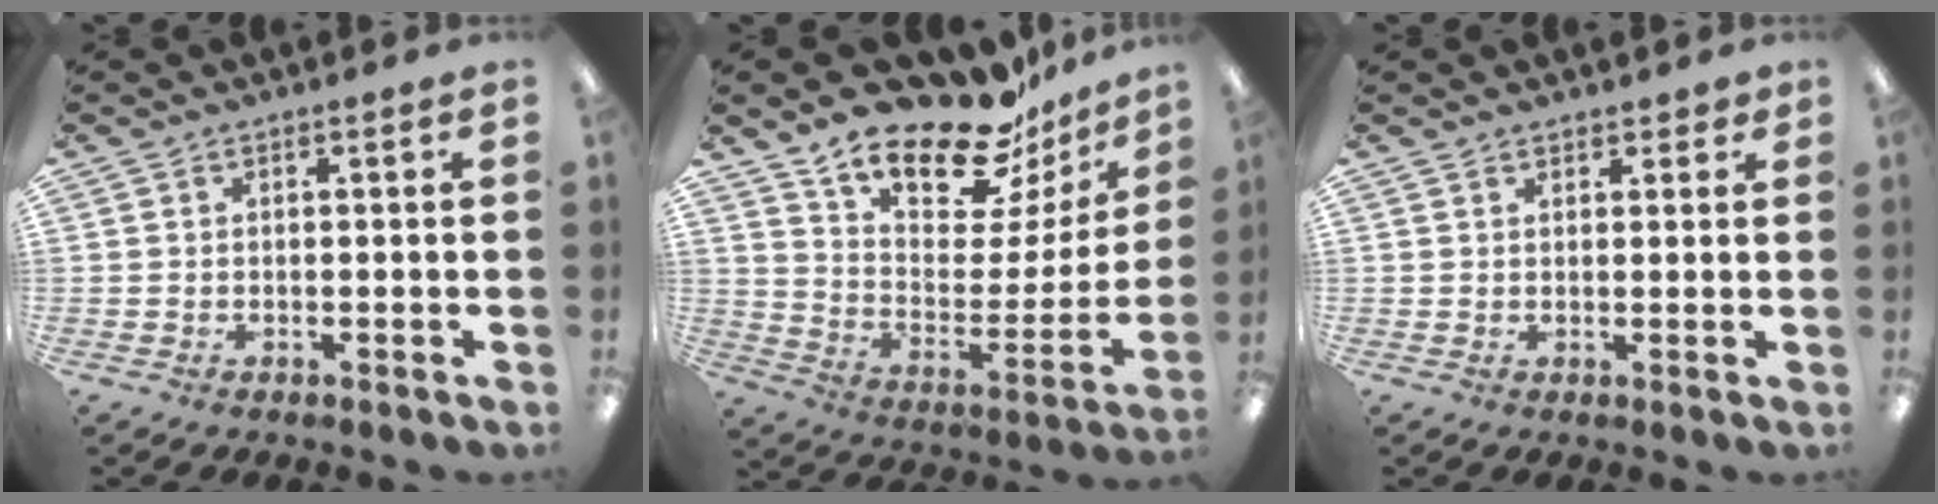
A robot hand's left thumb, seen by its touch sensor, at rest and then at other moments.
{"total": 19.6, "force": [16.3, 7.1, 8.3], "torque": [-0.137, -0.127, 0.281]}
{"total": 1.8, "force": [1.5, 0.8, 0.3], "torque": [0.002, -0.003, 0.028]}